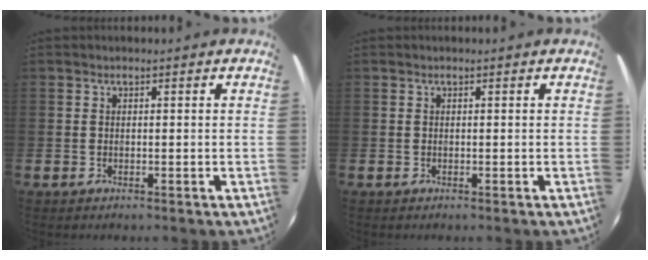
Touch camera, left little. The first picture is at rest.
{"total": 0.0}